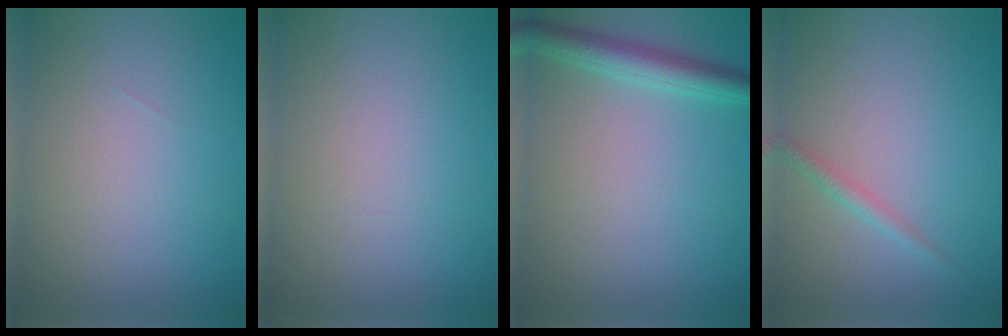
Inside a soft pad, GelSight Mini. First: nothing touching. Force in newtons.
{"total": 0.0}
{"total": 3.2, "press": 3.2, "slide": 0.2}
{"total": 1.2, "press": 1.2, "slide": 0.0}